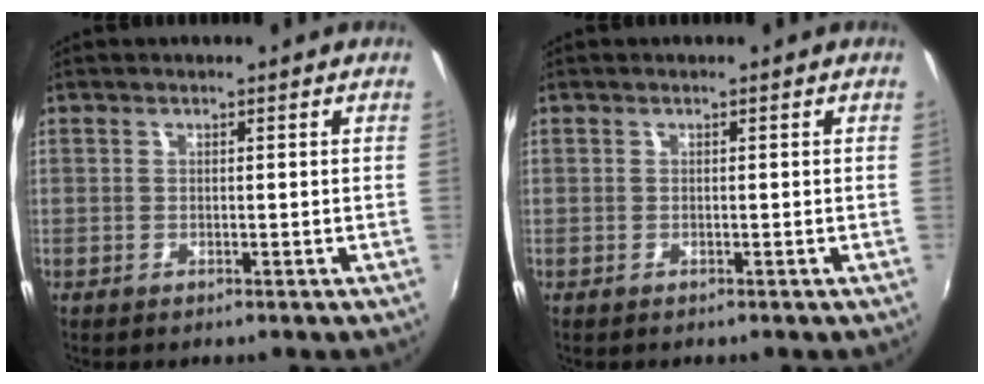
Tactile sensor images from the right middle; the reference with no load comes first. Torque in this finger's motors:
{"motor_torque": [-0.40, 0.03, -0.03, 0.01]}